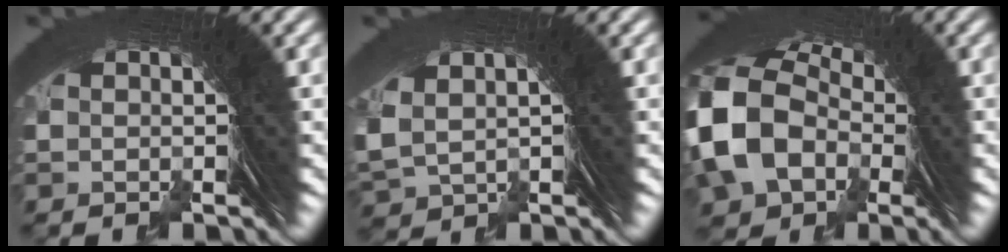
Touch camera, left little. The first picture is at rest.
{"total": 2.2, "force": [0.6, 1.7, 1.3], "torque": [-0.038, -0.016, 0.030]}
{"total": 11.8, "force": [1.3, 9.1, 7.4], "torque": [-0.179, -0.016, 0.020]}